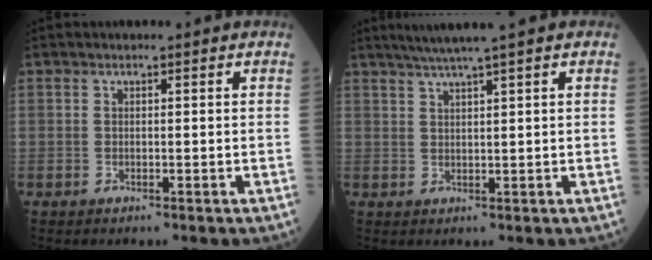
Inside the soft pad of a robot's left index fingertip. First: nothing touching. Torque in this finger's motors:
{"motor_torque": [0.03, -0.03, 0.01, 0.05]}